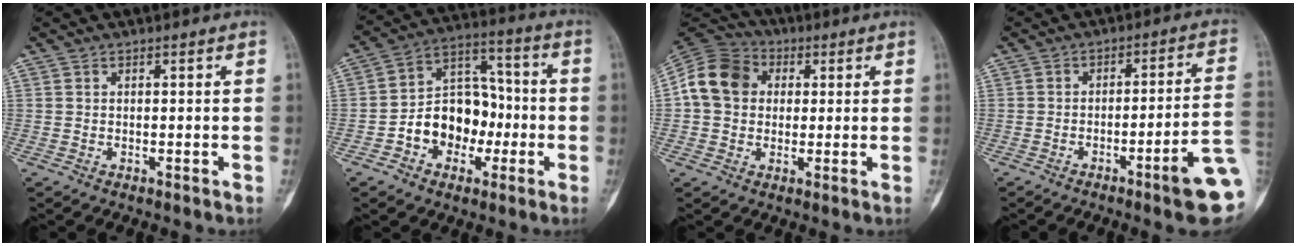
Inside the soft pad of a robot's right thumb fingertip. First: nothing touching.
{"total": 13.3, "force": [-3.4, 10.1, 8.0], "torque": [-0.081, 0.056, -0.060]}
{"total": 11.9, "force": [1.8, 9.8, 6.4], "torque": [-0.106, 0.022, 0.022]}
{"total": 11.5, "force": [-4.7, 0.7, 10.5], "torque": [-0.130, 0.026, -0.066]}